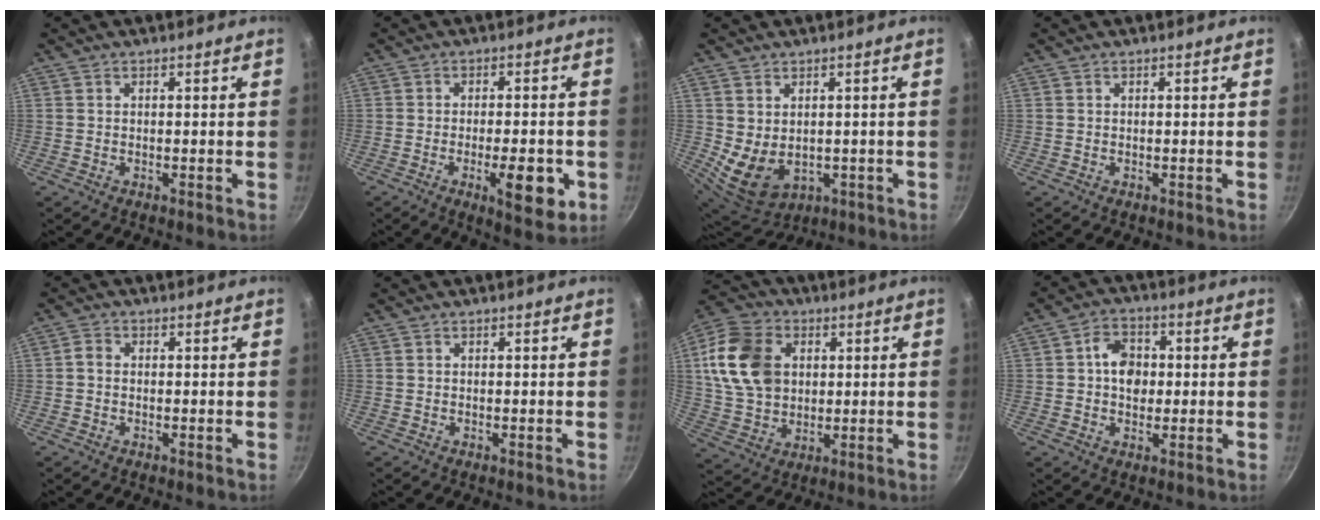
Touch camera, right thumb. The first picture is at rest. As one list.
[{"total": 9.7, "force": [-3.0, 3.4, 8.5], "torque": [-0.102, 0.003, -0.038]}, {"total": 8.1, "force": [0.2, 6.1, 5.3], "torque": [-0.079, -0.020, 0.030]}, {"total": 0.0}, {"total": 1.6, "force": [-0.3, 1.3, 0.9], "torque": [-0.019, 0.009, -0.007]}, {"total": 0.0}, {"total": 15.6, "force": [3.3, 11.8, 9.7], "torque": [-0.163, 0.000, 0.062]}, {"total": 7.0, "force": [0.4, 5.5, 4.4], "torque": [-0.044, 0.006, -0.004]}]